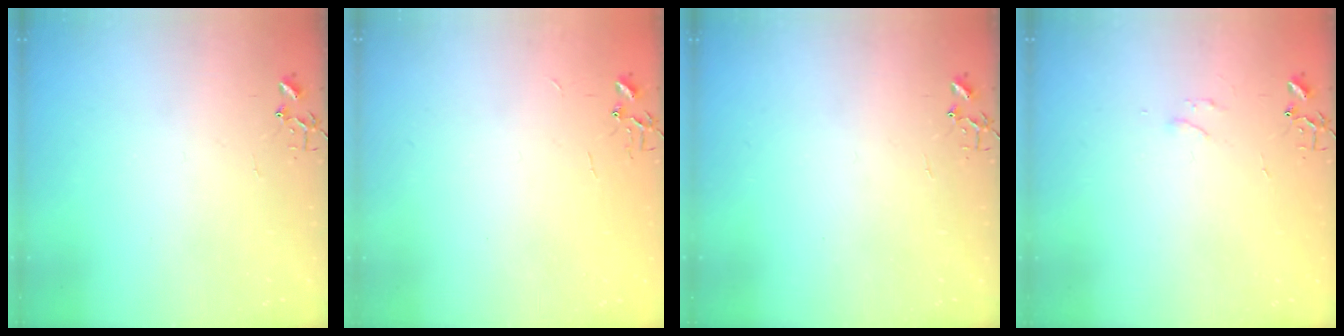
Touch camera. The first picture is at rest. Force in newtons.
{"total": 1.9, "press": 1.9, "slide": 0.3}
{"total": 0.0}
{"total": 3.9, "press": 3.9, "slide": 0.6}